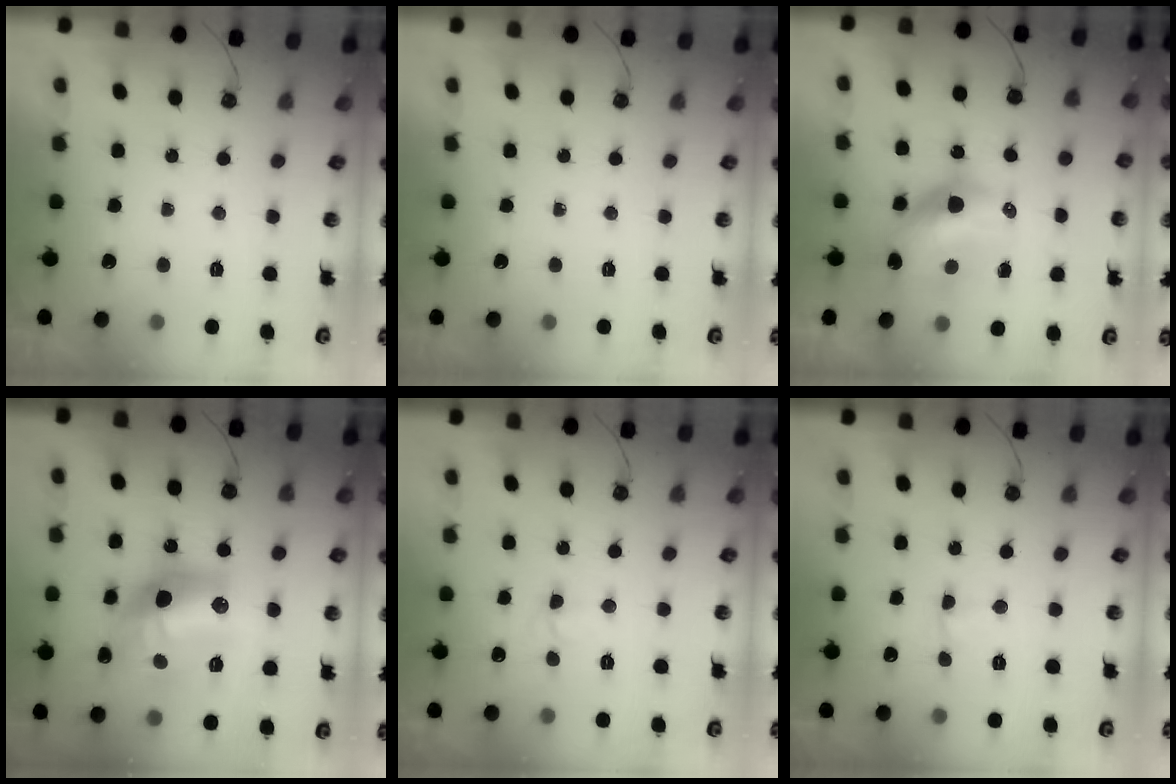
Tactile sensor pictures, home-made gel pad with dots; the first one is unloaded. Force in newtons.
{"total": 0.0}
{"total": 14.1, "press": 13.3, "slide": 4.5}
{"total": 18.7, "press": 18.6, "slide": 1.2}
{"total": 3.8, "press": 3.7, "slide": 0.7}
{"total": 1.7, "press": 1.6, "slide": 0.4}